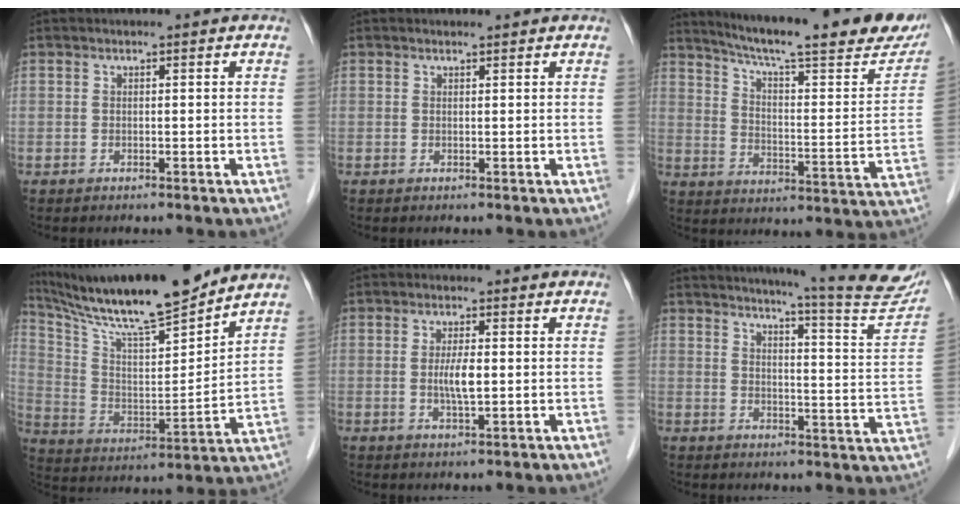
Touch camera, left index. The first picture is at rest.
{"total": 0.6, "force": [0.6, 0.1, 0.0], "torque": [-0.009, 0.003, 0.011]}
{"total": 26.1, "force": [21.9, 2.8, 14.0], "torque": [-0.214, -0.041, 0.285]}
{"total": 20.1, "force": [17.3, 1.4, 10.0], "torque": [-0.182, 0.002, 0.297]}
{"total": 3.5, "force": [-0.2, 0.6, 3.5], "torque": [-0.070, -0.004, -0.002]}
{"total": 17.3, "force": [15.8, -0.2, 6.9], "torque": [-0.091, -0.085, 0.176]}